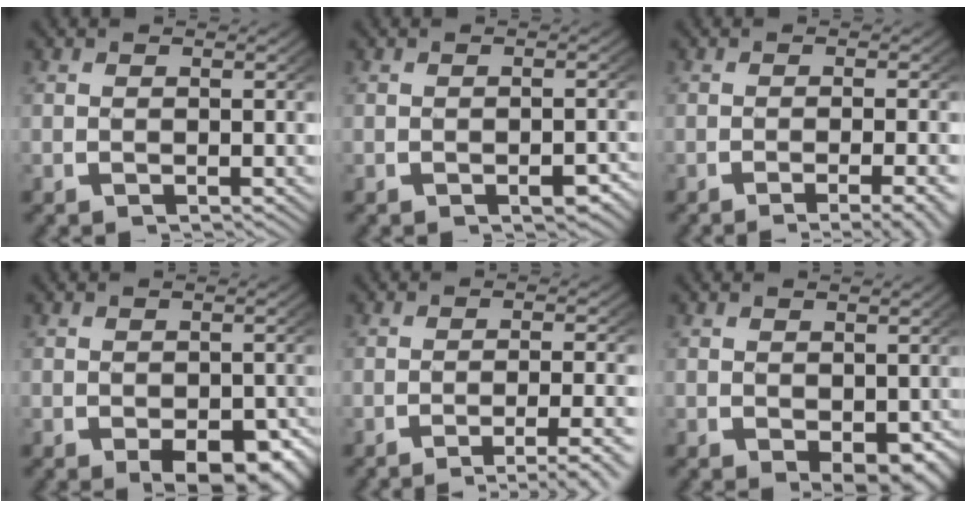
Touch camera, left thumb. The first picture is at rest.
{"total": 1.3, "force": [-0.8, 0.6, 0.8], "torque": [-0.013, -0.006, -0.009]}
{"total": 4.7, "force": [-3.2, 1.2, 3.3], "torque": [-0.050, -0.010, -0.044]}
{"total": 4.7, "force": [-1.7, 2.8, 3.5], "torque": [-0.053, -0.038, -0.007]}
{"total": 5.3, "force": [-3.8, 1.6, 3.4], "torque": [-0.054, -0.009, -0.053]}
{"total": 3.1, "force": [-0.3, 2.1, 2.3], "torque": [-0.035, -0.026, 0.015]}